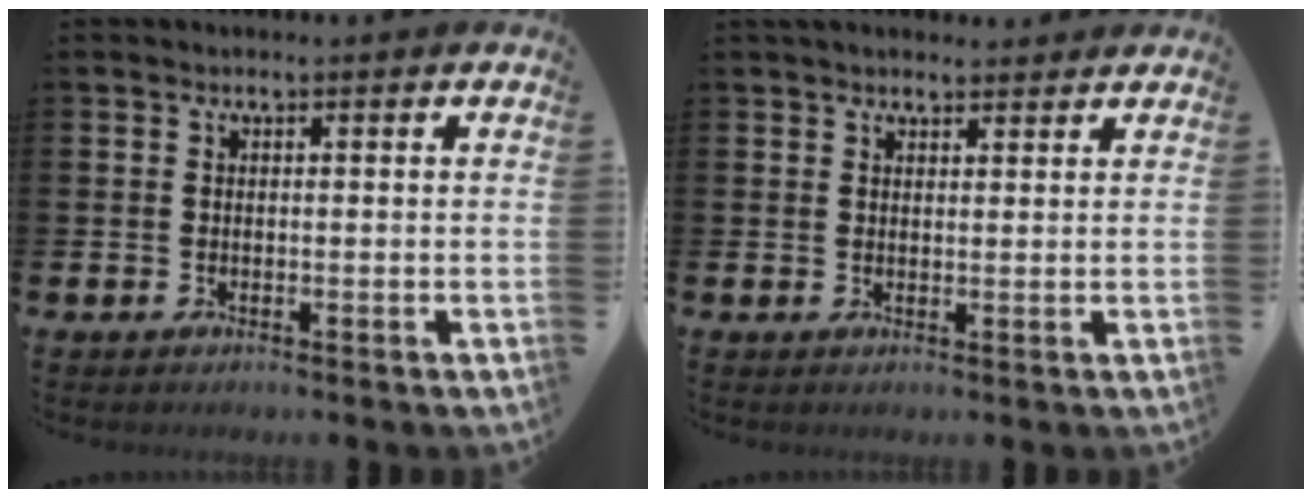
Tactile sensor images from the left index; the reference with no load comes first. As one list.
[{"total": 2.4, "force": [2.3, 0.7, 0.3], "torque": [0.000, -0.008, 0.039]}]